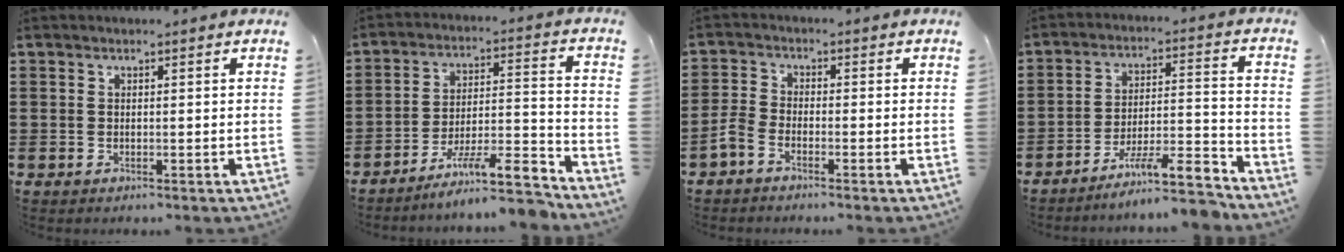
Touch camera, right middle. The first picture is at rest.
{"total": 9.3, "force": [-7.9, 0.8, 4.8], "torque": [-0.070, 0.007, -0.151]}
{"total": 2.4, "force": [-1.9, 0.8, 1.2], "torque": [-0.036, 0.001, -0.042]}
{"total": 8.5, "force": [-7.4, 0.8, 4.1], "torque": [-0.061, 0.004, -0.141]}